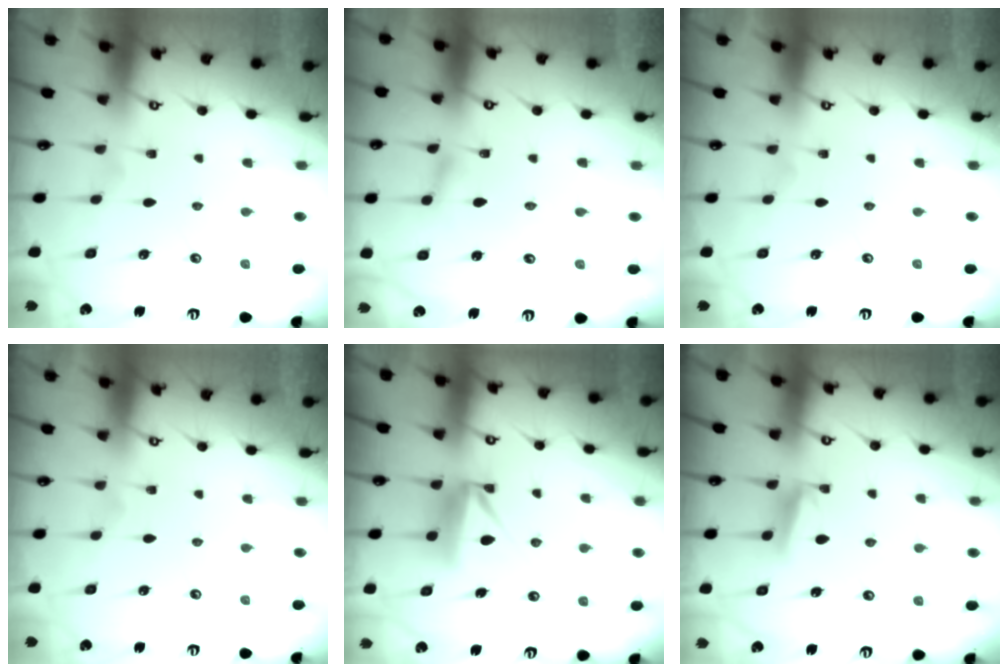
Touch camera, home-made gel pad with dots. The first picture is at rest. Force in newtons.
{"total": 2.9, "press": 2.9, "slide": 0.3}
{"total": 0.0}
{"total": 0.0}
{"total": 7.7, "press": 7.7, "slide": 0.3}
{"total": 5.0, "press": 5.0, "slide": 0.6}